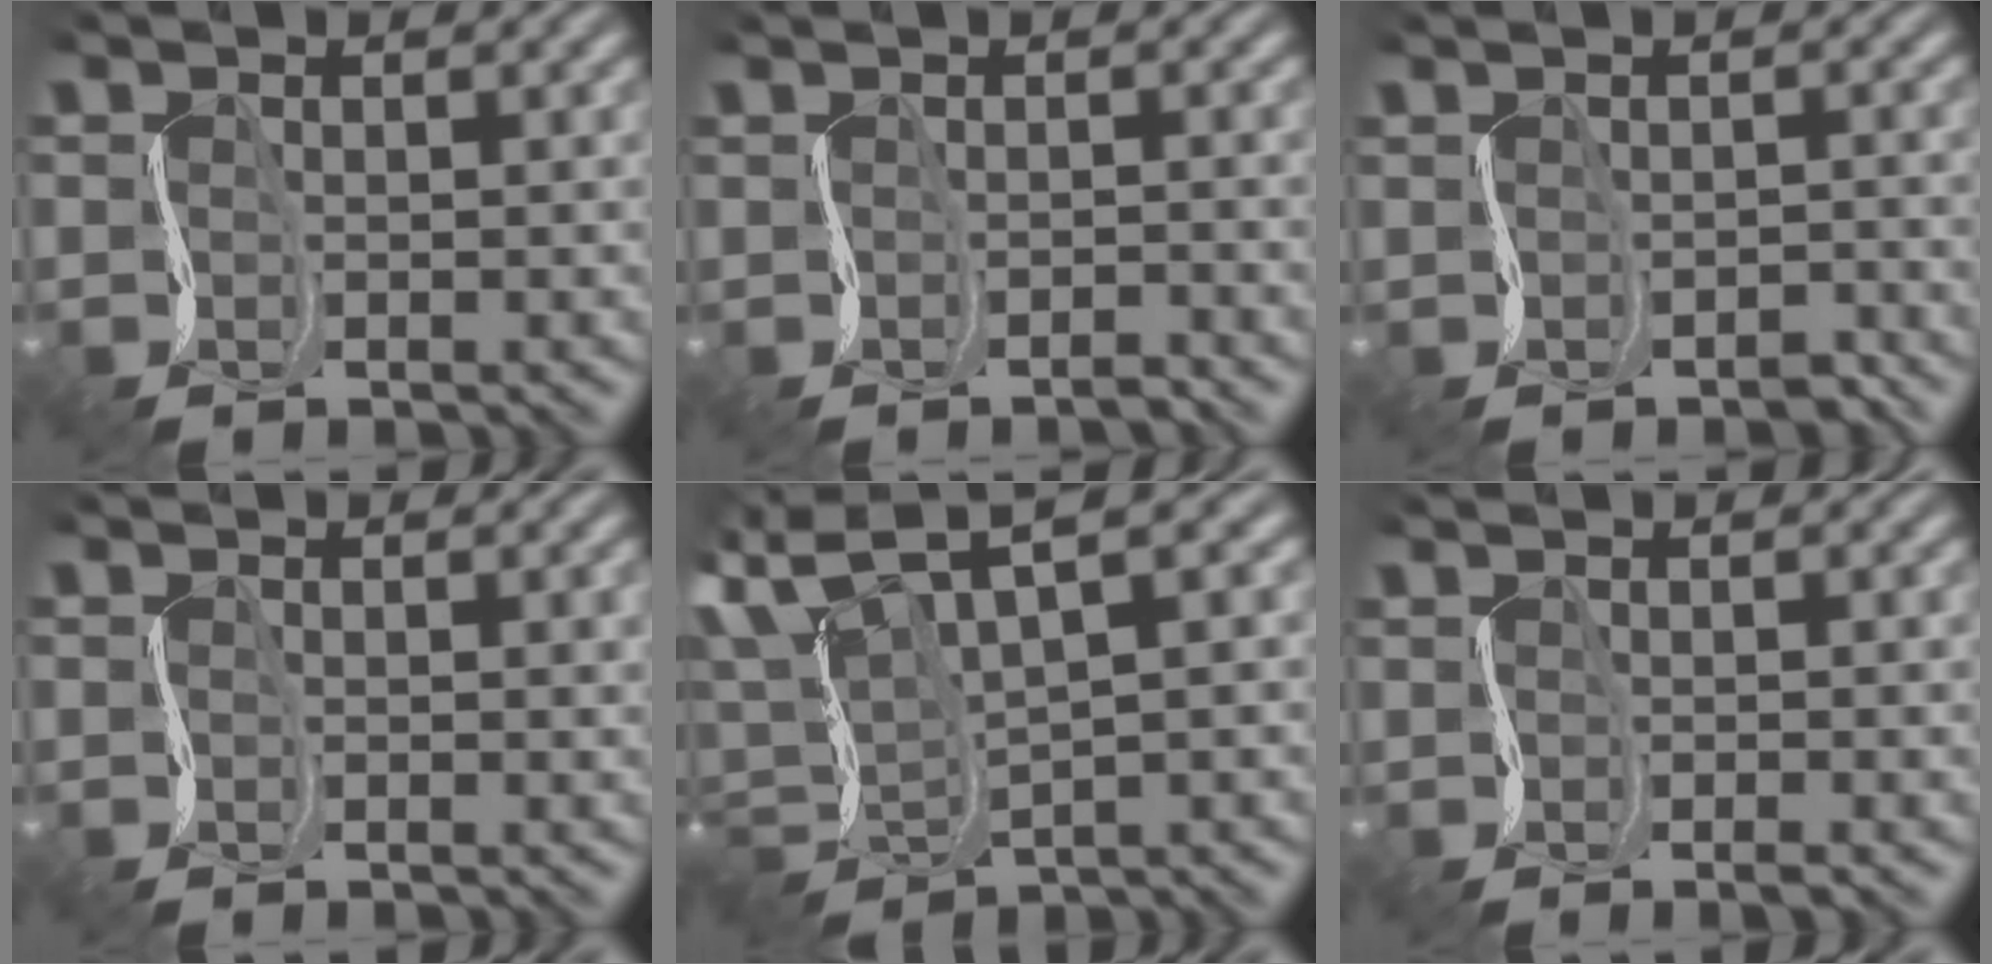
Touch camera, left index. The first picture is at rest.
{"total": 0.9, "force": [-0.6, 0.0, 0.7], "torque": [-0.013, -0.006, -0.013]}
{"total": 1.8, "force": [-1.0, 0.9, 1.3], "torque": [-0.016, -0.005, -0.015]}
{"total": 0.0}
{"total": 6.6, "force": [1.3, 2.2, 6.0], "torque": [-0.130, 0.009, 0.017]}
{"total": 1.0, "force": [0.1, -0.1, 1.0], "torque": [-0.020, -0.001, 0.002]}